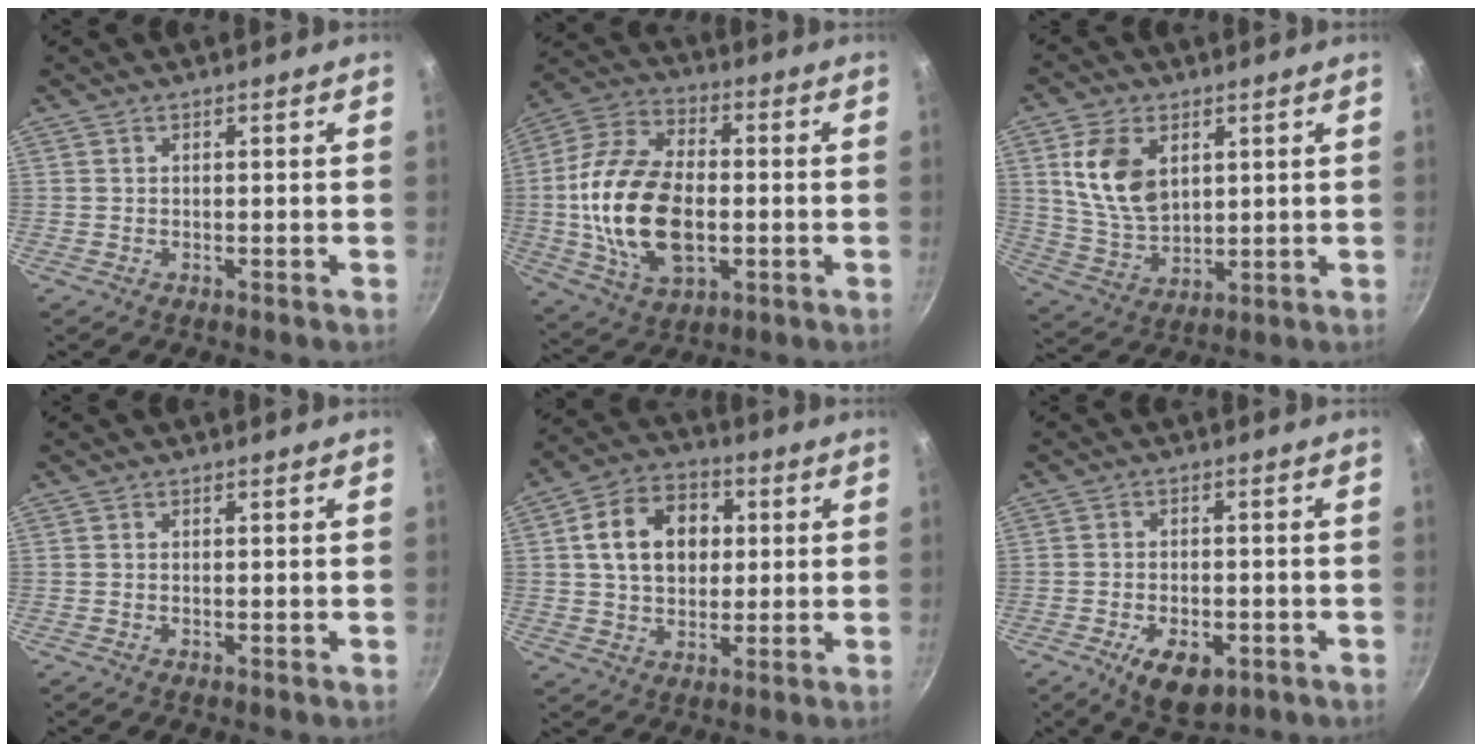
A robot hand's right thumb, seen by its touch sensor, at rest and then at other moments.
{"total": 20.6, "force": [-1.8, 12.3, 16.4], "torque": [-0.308, 0.020, -0.035]}
{"total": 12.0, "force": [3.6, 8.0, 8.2], "torque": [-0.136, -0.024, 0.079]}
{"total": 0.0}
{"total": 13.5, "force": [2.5, 10.1, 8.6], "torque": [-0.117, 0.017, 0.032]}
{"total": 8.6, "force": [-3.6, 4.6, 6.3], "torque": [-0.086, 0.010, -0.046]}